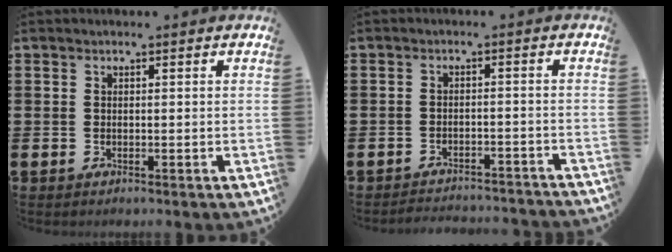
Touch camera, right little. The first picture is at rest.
{"total": 2.1, "force": [-2.1, -0.1, -0.1], "torque": [-0.004, 0.004, -0.046]}